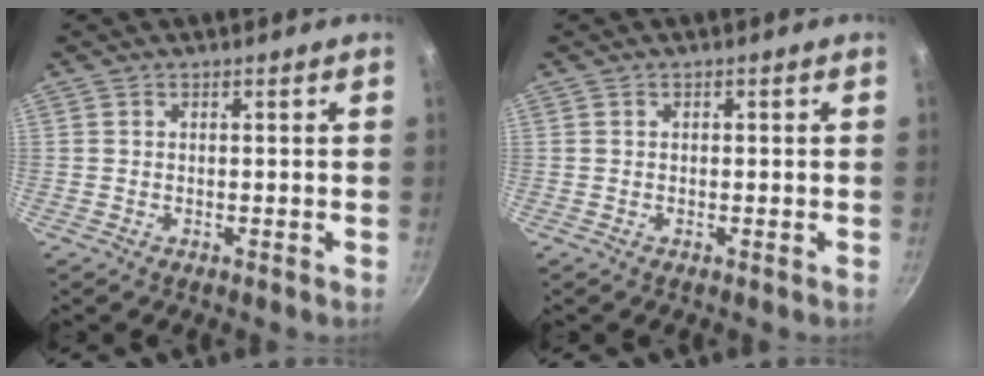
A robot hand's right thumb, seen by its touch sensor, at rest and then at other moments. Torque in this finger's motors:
{"motor_torque": [-0.28, 0.01, -0.23, 0.35, 0.04]}